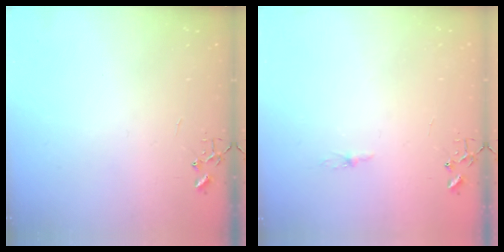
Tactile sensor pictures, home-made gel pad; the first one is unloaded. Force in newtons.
{"total": 2.2, "press": 2.2, "slide": 0.3}